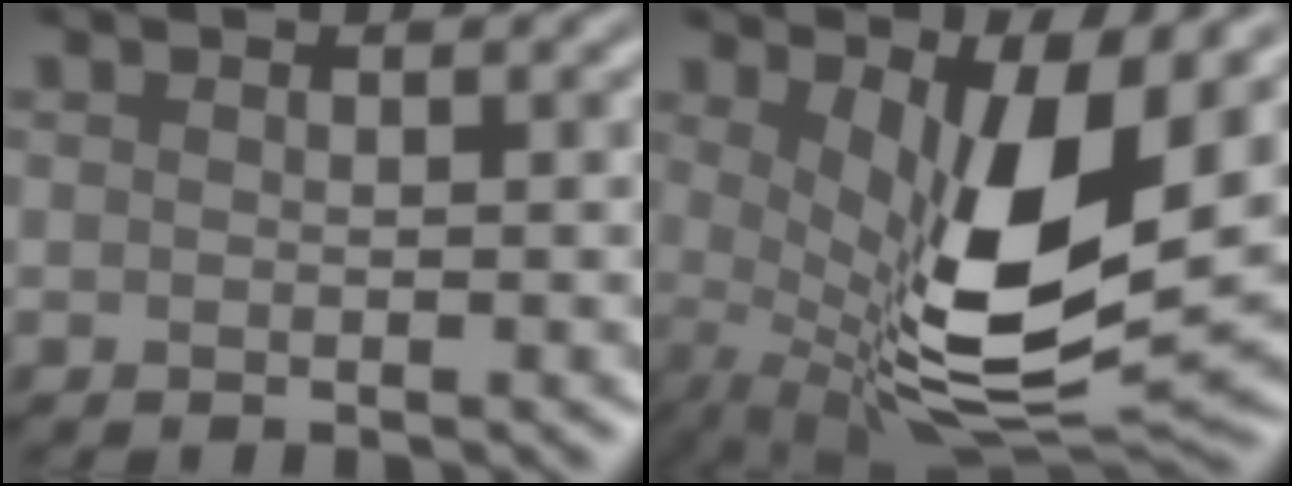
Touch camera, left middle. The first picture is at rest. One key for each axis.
{"total": 11.0, "fx": 1.6, "fy": 3.5, "fz": 10.3, "tx": -0.180, "ty": -0.028, "tz": 0.036}